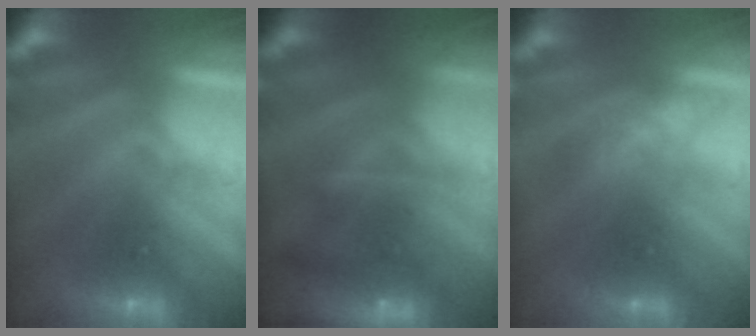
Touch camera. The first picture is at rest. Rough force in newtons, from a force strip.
{"total": 10.5}
{"total": 2.5}